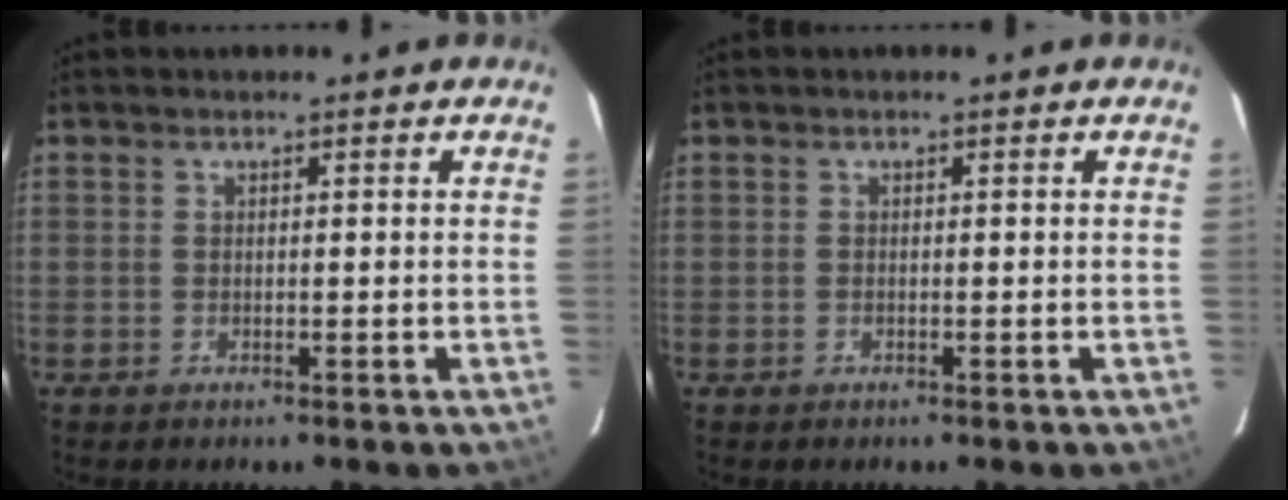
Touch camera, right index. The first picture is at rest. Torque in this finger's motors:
{"motor_torque": [0.18, 0.09, 0.01, 0.00]}